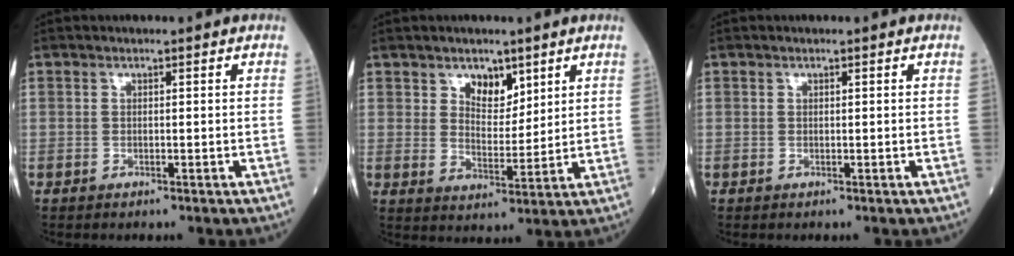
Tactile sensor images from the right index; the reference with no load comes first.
{"total": 5.2, "force": [3.3, 2.9, 2.9], "torque": [-0.041, -0.004, 0.060]}
{"total": 0.0}